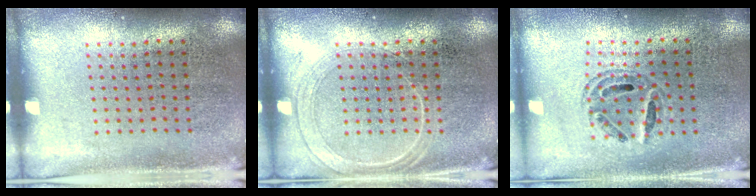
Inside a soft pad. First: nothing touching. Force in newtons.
{"total": 1.6, "press": 1.6, "slide": 0.2}
{"total": 0.7, "press": 0.6, "slide": 0.2}